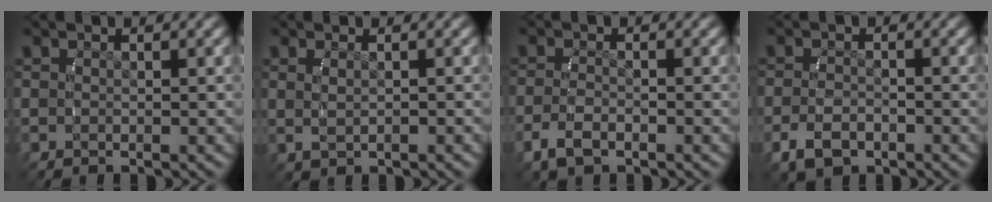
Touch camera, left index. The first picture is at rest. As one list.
[{"total": 0.9, "force": [0.1, 0.2, 0.9], "torque": [-0.028, -0.007, 0.012]}, {"total": 2.3, "force": [-1.1, 1.2, 1.6], "torque": [-0.039, -0.004, -0.015]}, {"total": 3.0, "force": [-1.5, 1.9, 1.7], "torque": [-0.039, -0.007, -0.019]}]